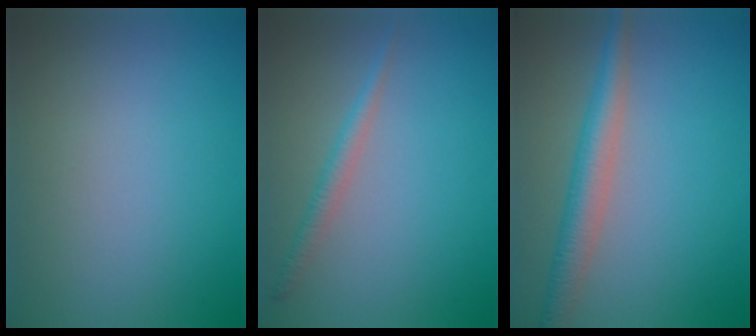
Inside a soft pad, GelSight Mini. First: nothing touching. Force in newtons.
{"total": 1.8, "press": 1.8, "slide": 0.1}
{"total": 4.0, "press": 4.0, "slide": 0.2}